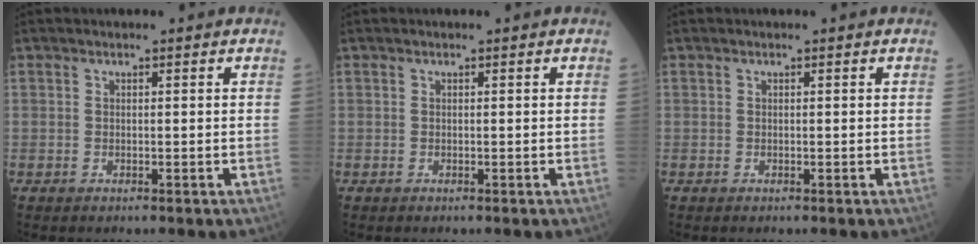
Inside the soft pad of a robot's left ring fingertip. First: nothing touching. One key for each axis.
{"total": 0.0}
{"total": 0.0}